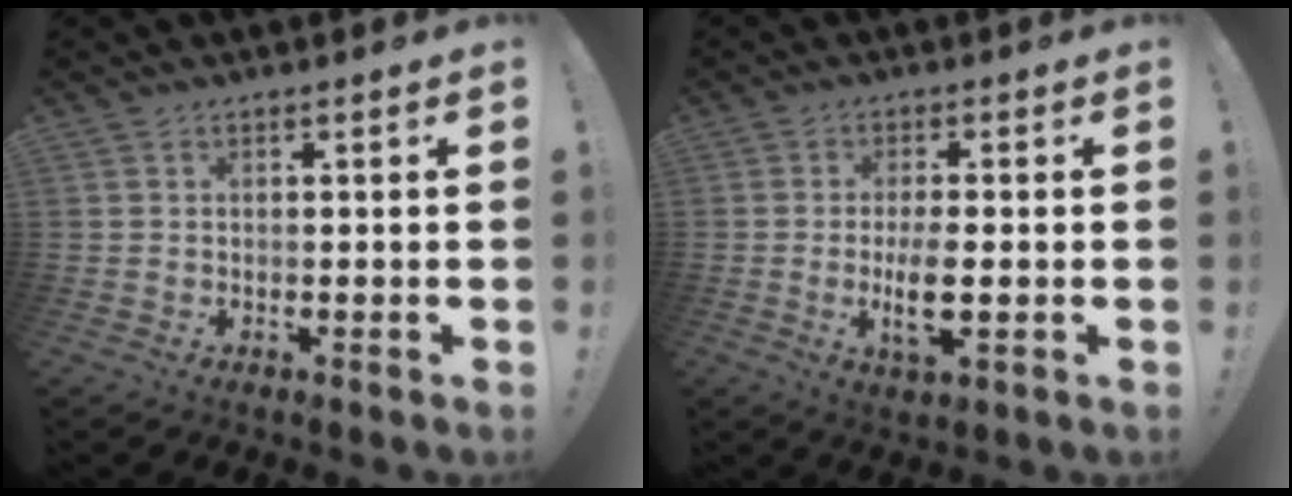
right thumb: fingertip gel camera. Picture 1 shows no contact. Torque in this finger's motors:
{"motor_torque": [-0.10, 0.22, 0.02, 0.03, 0.09]}